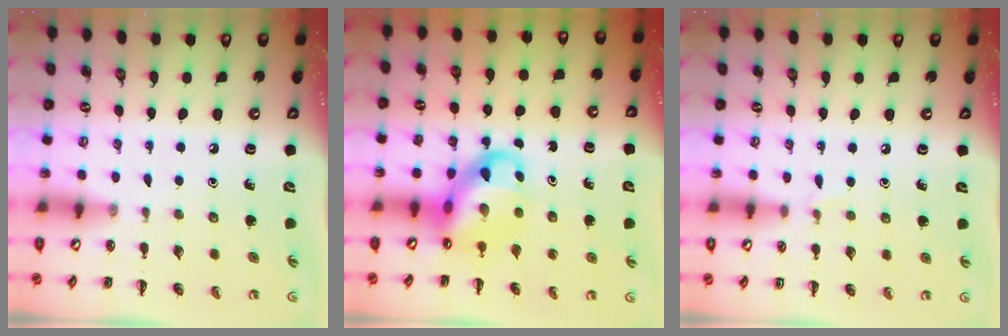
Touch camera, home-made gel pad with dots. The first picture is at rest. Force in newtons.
{"total": 8.3, "press": 7.9, "slide": 2.3}
{"total": 3.5, "press": 3.3, "slide": 1.3}